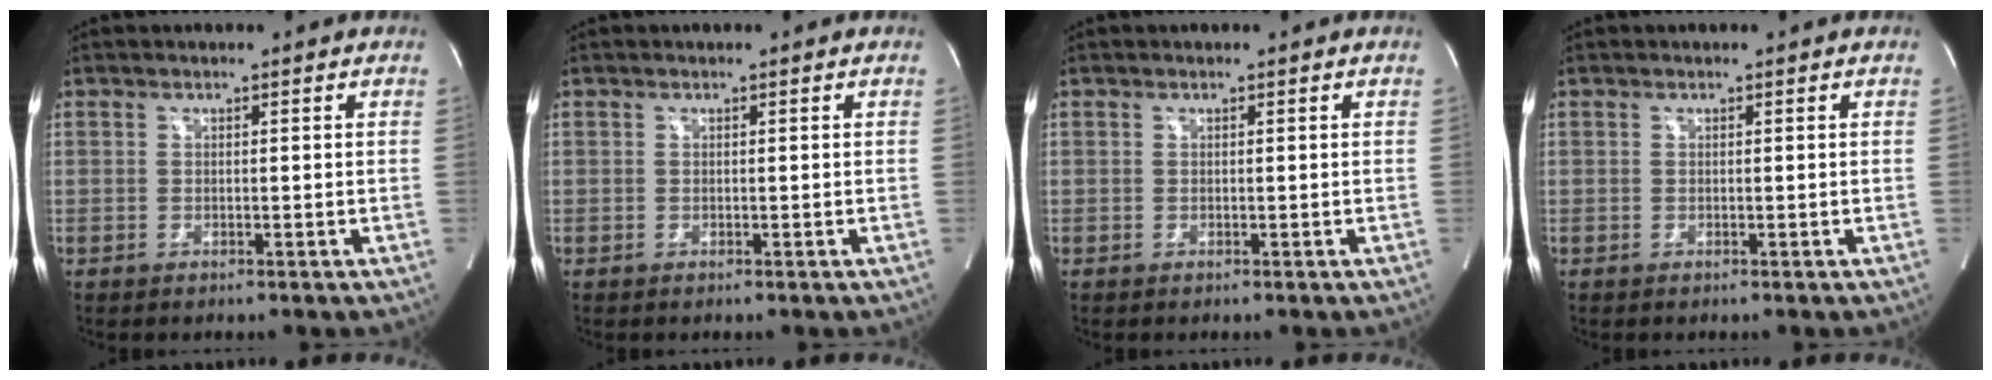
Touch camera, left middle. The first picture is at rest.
{"total": 0.0}
{"total": 0.0}
{"total": 0.0}